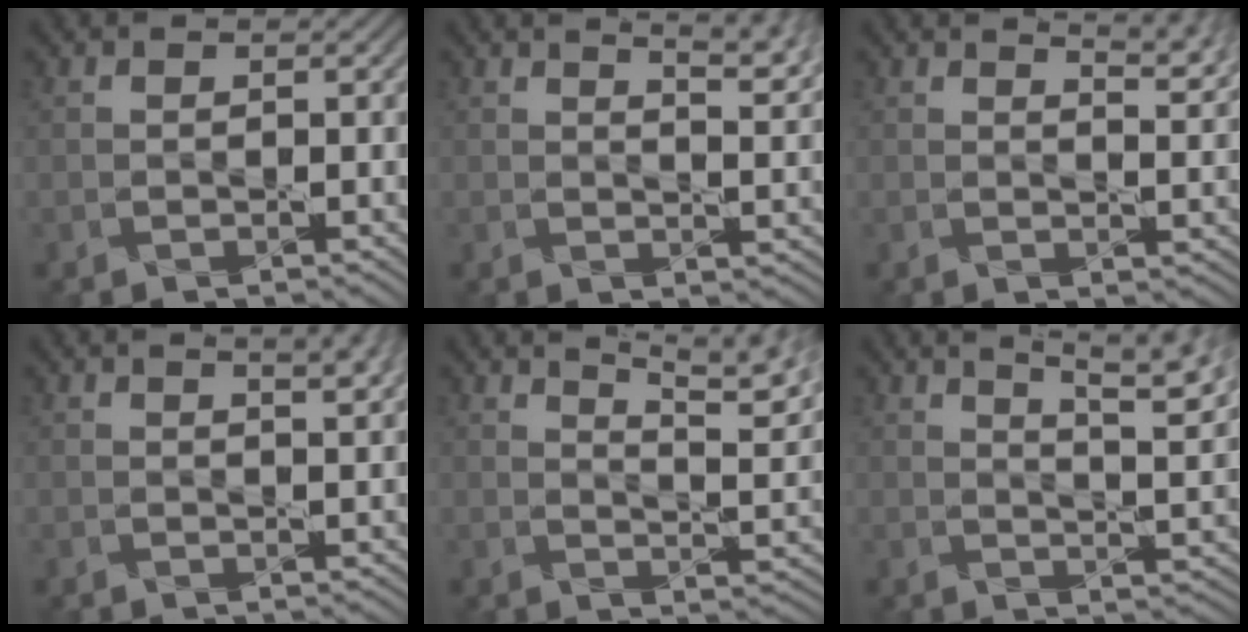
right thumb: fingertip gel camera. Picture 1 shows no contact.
{"total": 6.6, "force": [4.7, 1.6, 4.4], "torque": [-0.050, 0.010, 0.052]}
{"total": 5.2, "force": [4.0, 1.2, 3.1], "torque": [-0.040, 0.003, 0.046]}
{"total": 4.7, "force": [2.8, 1.4, 3.5], "torque": [-0.038, 0.012, 0.017]}
{"total": 10.1, "force": [7.3, 2.2, 6.6], "torque": [-0.098, 0.007, 0.093]}
{"total": 9.8, "force": [6.4, 2.4, 7.0], "torque": [-0.093, 0.011, 0.076]}